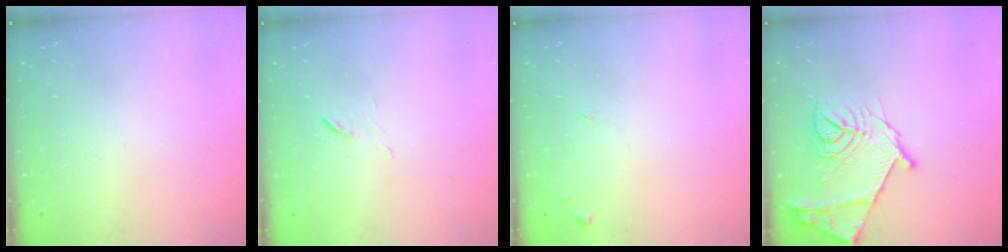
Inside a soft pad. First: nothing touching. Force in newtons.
{"total": 6.6, "press": 6.3, "slide": 2.0}
{"total": 5.5, "press": 5.4, "slide": 0.4}
{"total": 19.1, "press": 19.0, "slide": 1.8}